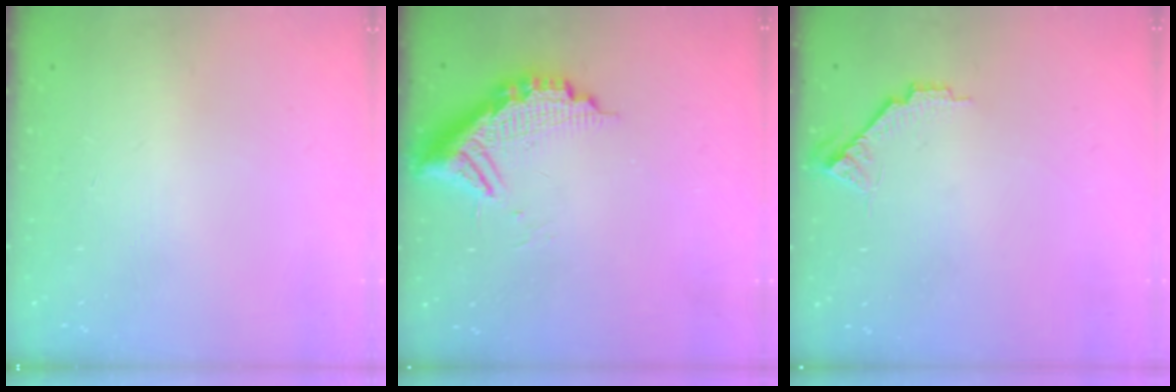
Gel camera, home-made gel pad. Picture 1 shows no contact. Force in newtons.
{"total": 11.5, "press": 11.4, "slide": 1.1}
{"total": 6.9, "press": 6.9, "slide": 0.6}